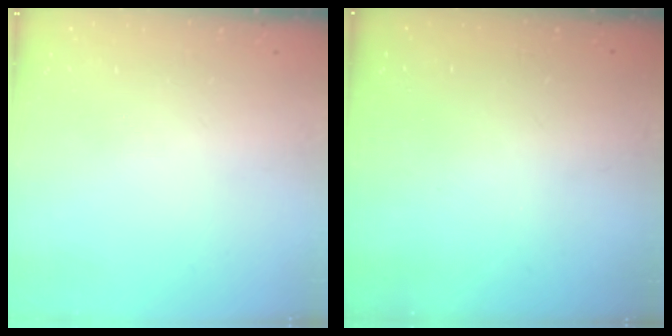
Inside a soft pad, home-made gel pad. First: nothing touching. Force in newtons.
{"total": 3.3, "press": 3.3, "slide": 0.2}